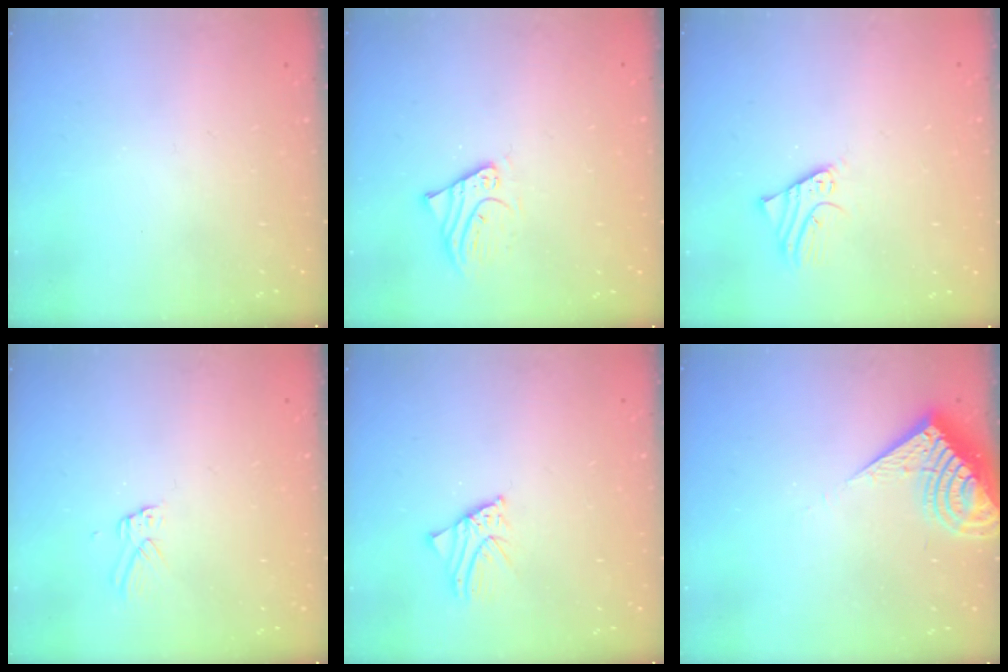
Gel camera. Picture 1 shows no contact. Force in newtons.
{"total": 1.5, "press": 1.5, "slide": 0.1}
{"total": 2.3, "press": 2.3, "slide": 0.2}
{"total": 2.9, "press": 2.9, "slide": 0.2}
{"total": 2.1, "press": 2.0, "slide": 0.3}
{"total": 11.3, "press": 11.2, "slide": 1.2}